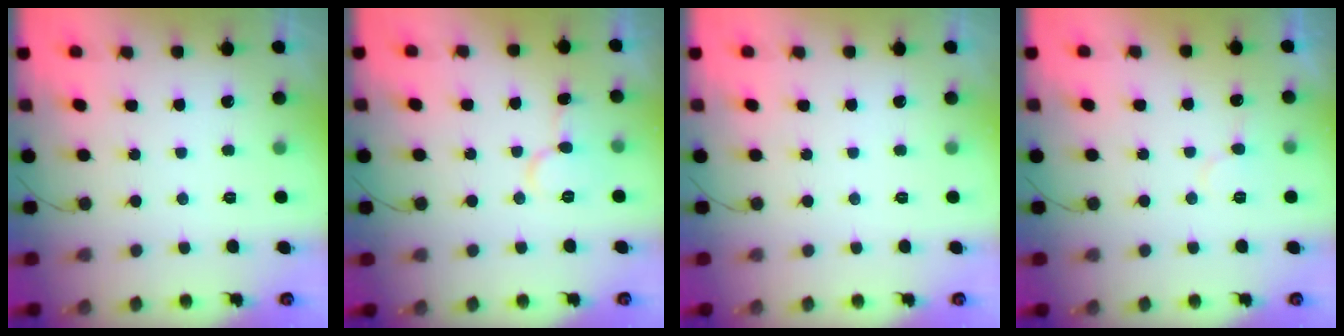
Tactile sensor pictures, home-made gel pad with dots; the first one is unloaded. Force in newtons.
{"total": 8.1, "press": 8.0, "slide": 1.0}
{"total": 0.0}
{"total": 6.2, "press": 6.2, "slide": 0.4}